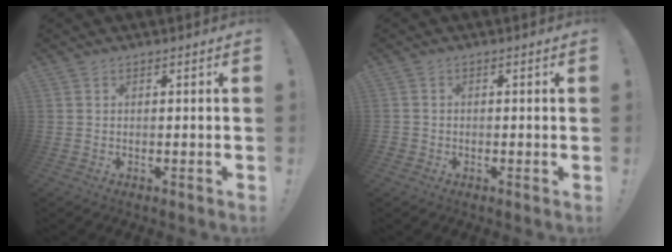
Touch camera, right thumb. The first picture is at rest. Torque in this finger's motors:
{"motor_torque": [0.03, -0.52, 0.65, -0.52, 0.00]}